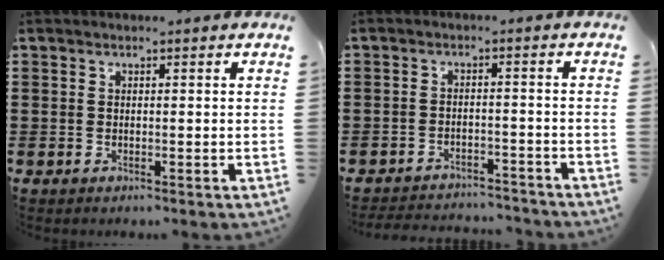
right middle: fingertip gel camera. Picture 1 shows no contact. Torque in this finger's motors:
{"motor_torque": [0.88, -0.71, 0.03, 0.08]}